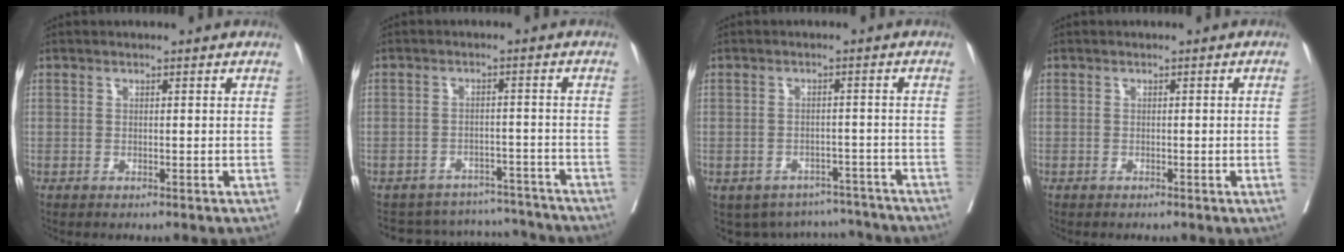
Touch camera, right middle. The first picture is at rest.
{"total": 10.3, "force": [-9.8, 3.0, -0.3], "torque": [0.008, 0.032, -0.122]}
{"total": 9.3, "force": [-8.3, 4.1, 0.4], "torque": [0.003, 0.024, -0.098]}
{"total": 1.3, "force": [-0.2, -0.6, 1.1], "torque": [-0.011, -0.003, -0.002]}